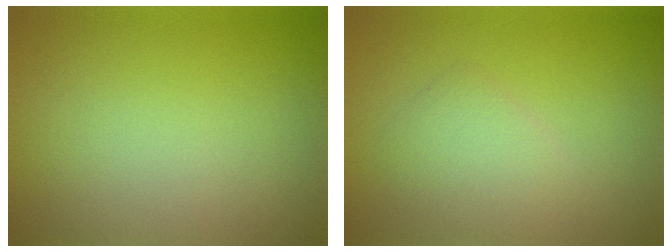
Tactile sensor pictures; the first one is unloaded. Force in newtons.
{"total": 2.3, "press": 2.3, "slide": 0.0}